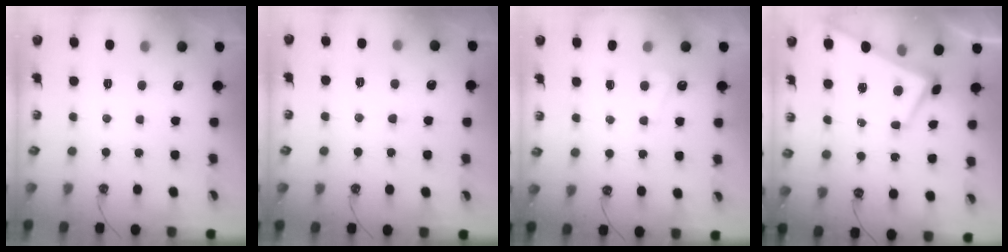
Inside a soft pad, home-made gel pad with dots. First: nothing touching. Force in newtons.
{"total": 2.9, "press": 2.9, "slide": 0.3}
{"total": 1.6, "press": 1.5, "slide": 0.4}
{"total": 1.9, "press": 1.8, "slide": 0.7}